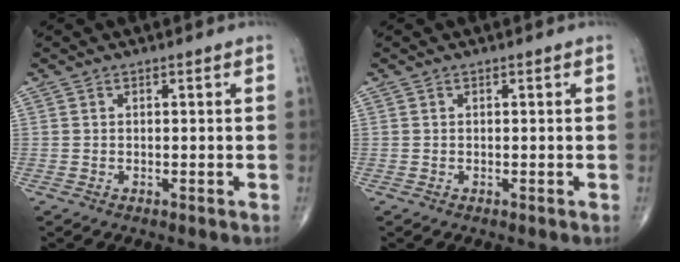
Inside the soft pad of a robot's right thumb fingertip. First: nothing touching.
{"total": 0.0}